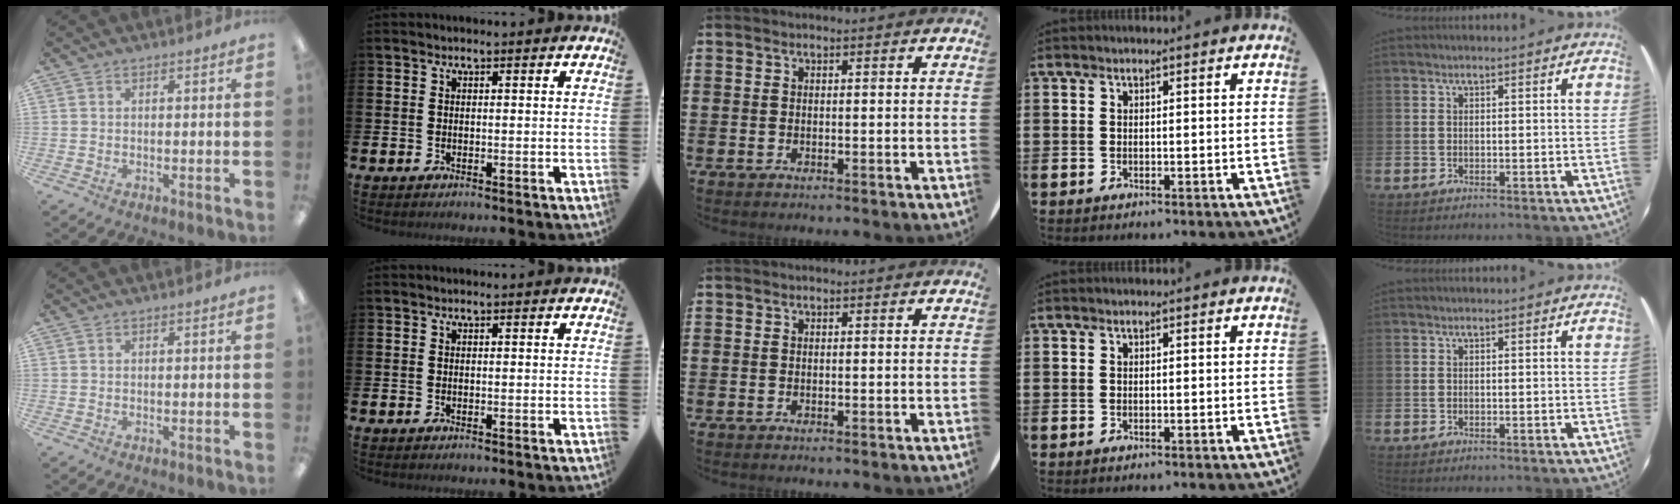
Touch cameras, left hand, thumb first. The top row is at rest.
{}